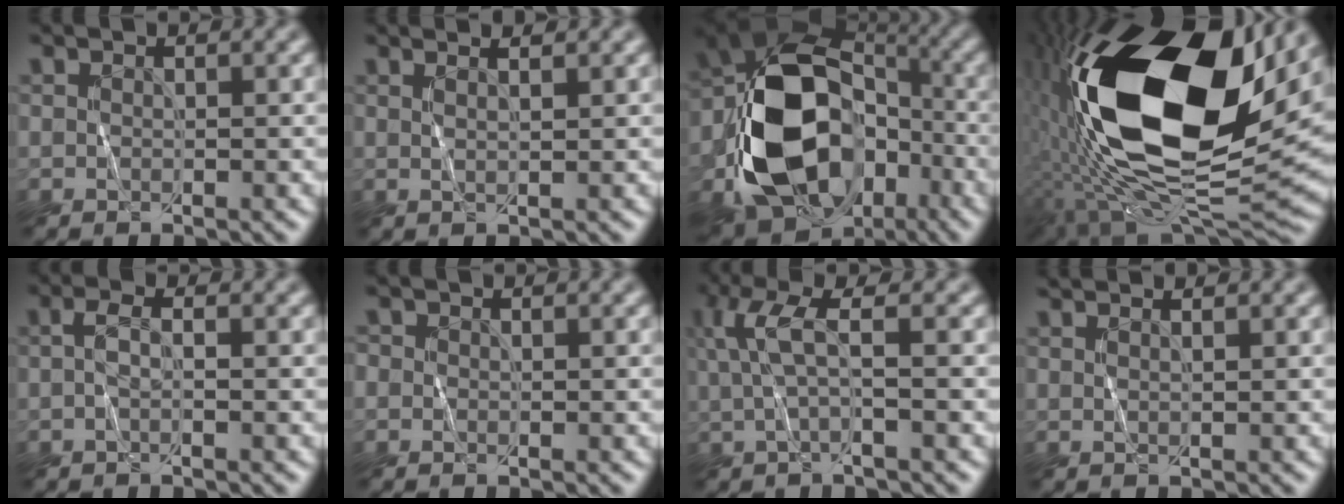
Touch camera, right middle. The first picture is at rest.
{"total": 1.7, "force": [1.2, 0.2, 1.2], "torque": [-0.008, 0.002, 0.002]}
{"total": 16.0, "force": [-5.0, 11.0, 10.5], "torque": [-0.182, -0.014, -0.095]}
{"total": 21.0, "force": [2.2, 10.4, 18.2], "torque": [-0.372, -0.020, 0.043]}
{"total": 1.5, "force": [-0.5, 0.2, 1.3], "torque": [-0.032, 0.007, -0.013]}
{"total": 0.5, "force": [-0.1, 0.5, 0.0], "torque": [0.008, 0.002, -0.006]}
{"total": 3.1, "force": [0.8, 0.2, 3.0], "torque": [-0.072, 0.005, 0.016]}
{"total": 1.2, "force": [1.0, -0.1, 0.7], "torque": [-0.008, 0.001, 0.008]}